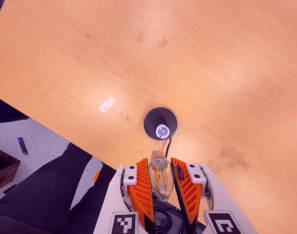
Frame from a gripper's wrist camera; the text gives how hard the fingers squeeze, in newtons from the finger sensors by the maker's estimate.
{"total": 12.8, "left": 13.0, "right": 12.7}